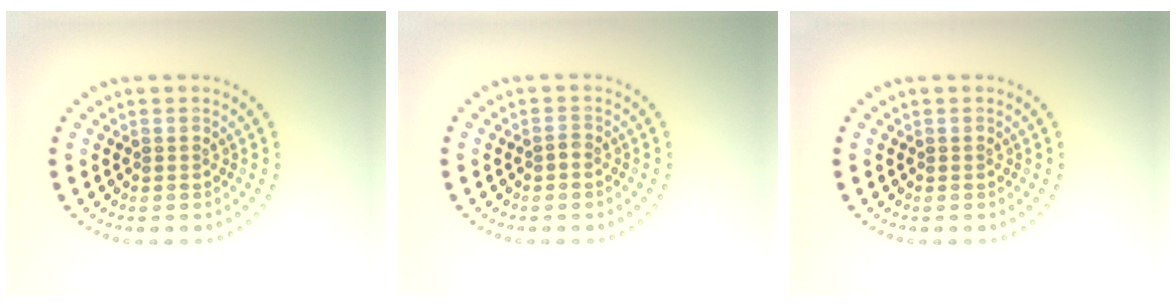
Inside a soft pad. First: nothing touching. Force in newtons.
{"total": 0.6, "press": 0.4, "slide": 0.4}
{"total": 0.0}